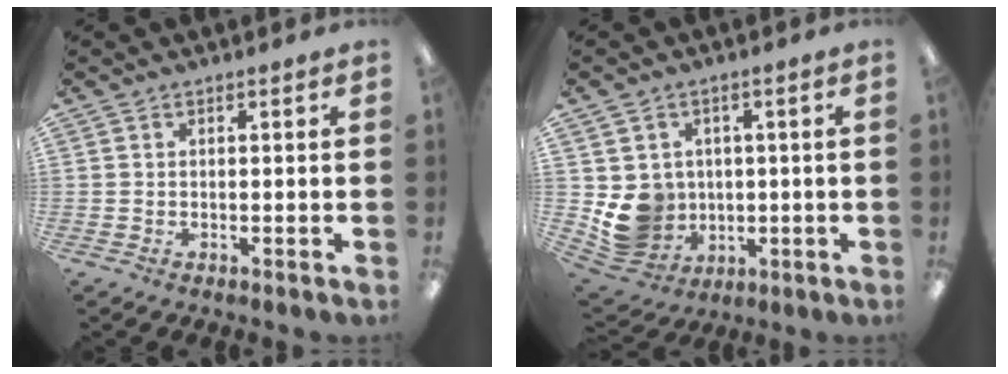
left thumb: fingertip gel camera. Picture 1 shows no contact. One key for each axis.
{"total": 9.0, "fx": 0.3, "fy": 8.7, "fz": 2.3, "tx": -0.061, "ty": -0.005, "tz": 0.019}